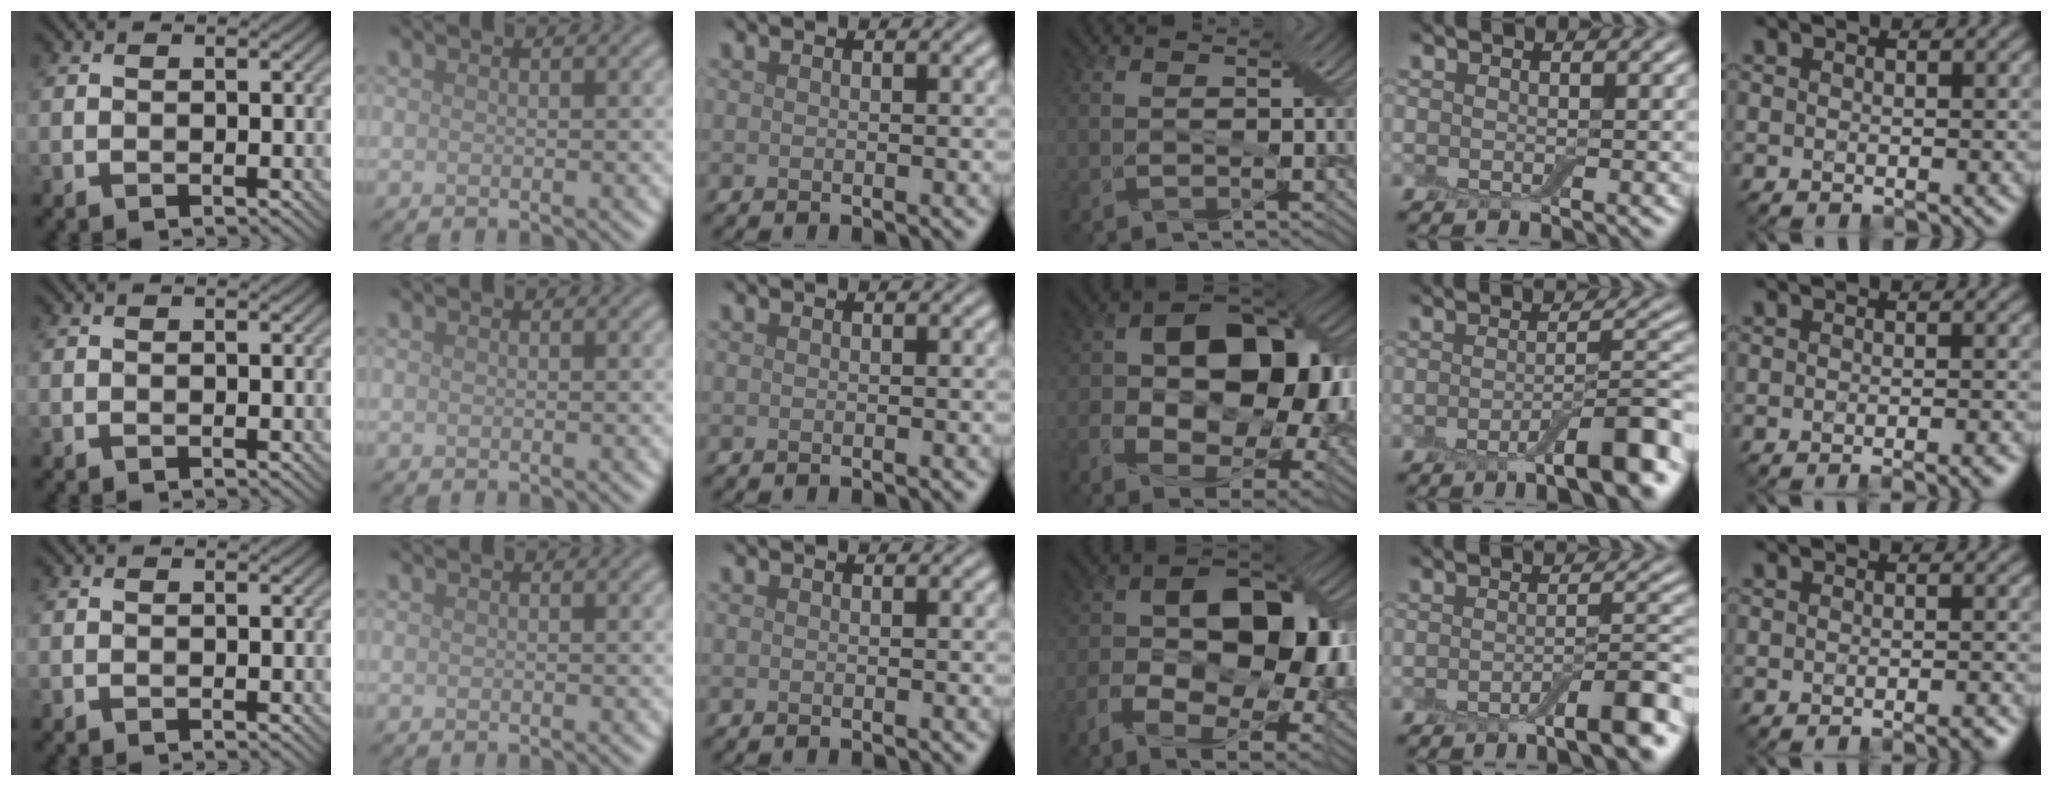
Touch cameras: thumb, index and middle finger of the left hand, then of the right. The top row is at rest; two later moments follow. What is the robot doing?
{"motion": "insert", "object": "backpack"}